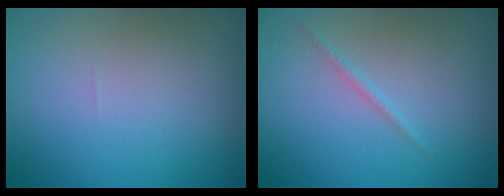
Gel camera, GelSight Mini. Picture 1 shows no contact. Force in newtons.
{"total": 0.7, "press": 0.7, "slide": 0.0}